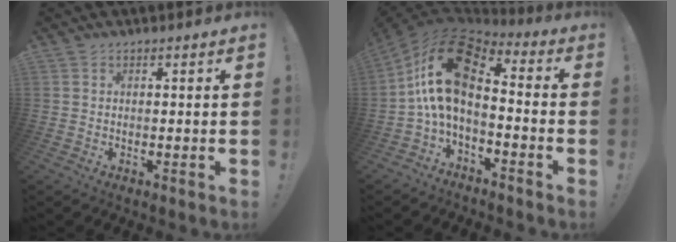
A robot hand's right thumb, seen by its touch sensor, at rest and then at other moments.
{"total": 16.2, "force": [3.0, 8.1, 13.7], "torque": [-0.263, -0.013, 0.054]}